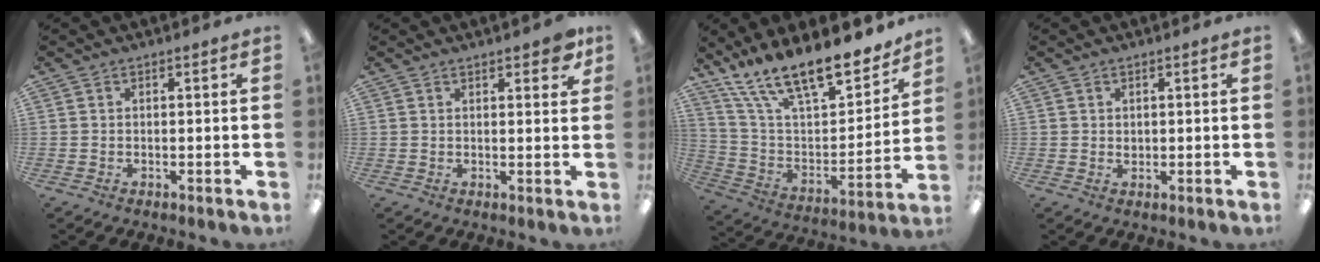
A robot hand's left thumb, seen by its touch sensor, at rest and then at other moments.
{"total": 4.2, "force": [2.9, 1.5, 2.6], "torque": [-0.033, -0.008, 0.047]}
{"total": 19.5, "force": [16.3, 5.2, 9.4], "torque": [-0.173, -0.116, 0.284]}
{"total": 1.0, "force": [0.5, 0.9, 0.2], "torque": [0.002, -0.001, 0.007]}